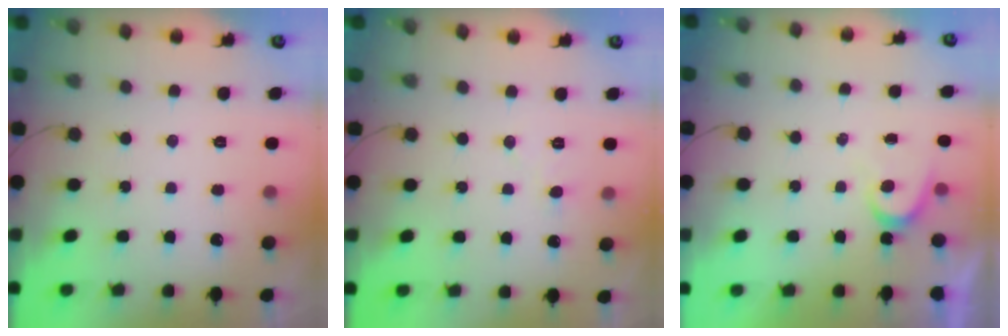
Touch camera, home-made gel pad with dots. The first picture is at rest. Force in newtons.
{"total": 5.0, "press": 5.0, "slide": 0.4}
{"total": 3.7, "press": 3.6, "slide": 0.4}